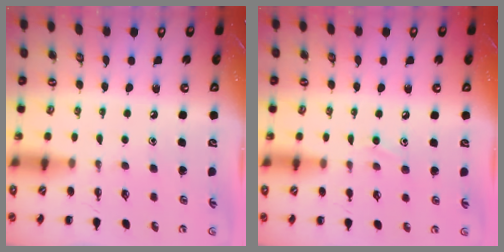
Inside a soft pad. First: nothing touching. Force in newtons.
{"total": 6.8, "press": 6.4, "slide": 2.3}